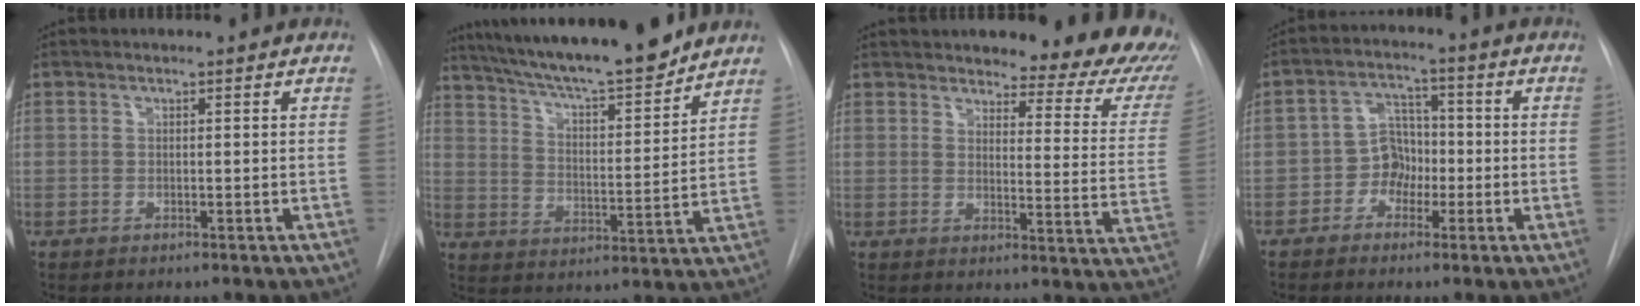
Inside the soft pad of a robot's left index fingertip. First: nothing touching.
{"total": 18.5, "force": [16.1, 1.8, 8.9], "torque": [-0.151, 0.002, 0.254]}
{"total": 18.3, "force": [16.3, 4.1, 7.2], "torque": [-0.064, -0.069, 0.173]}
{"total": 5.1, "force": [-1.7, 4.2, 2.4], "torque": [-0.043, 0.020, -0.035]}